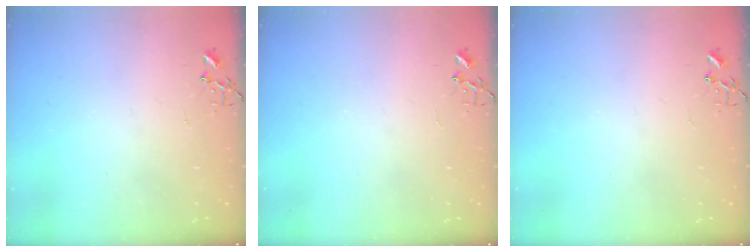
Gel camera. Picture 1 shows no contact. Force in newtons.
{"total": 0.0}
{"total": 0.0}